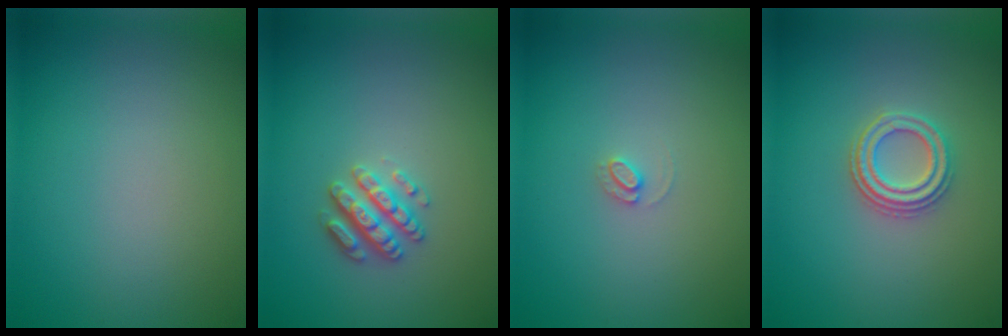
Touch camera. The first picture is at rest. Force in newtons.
{"total": 2.8, "press": 2.7, "slide": 0.6}
{"total": 0.9, "press": 0.9, "slide": 0.1}
{"total": 2.9, "press": 2.7, "slide": 1.2}